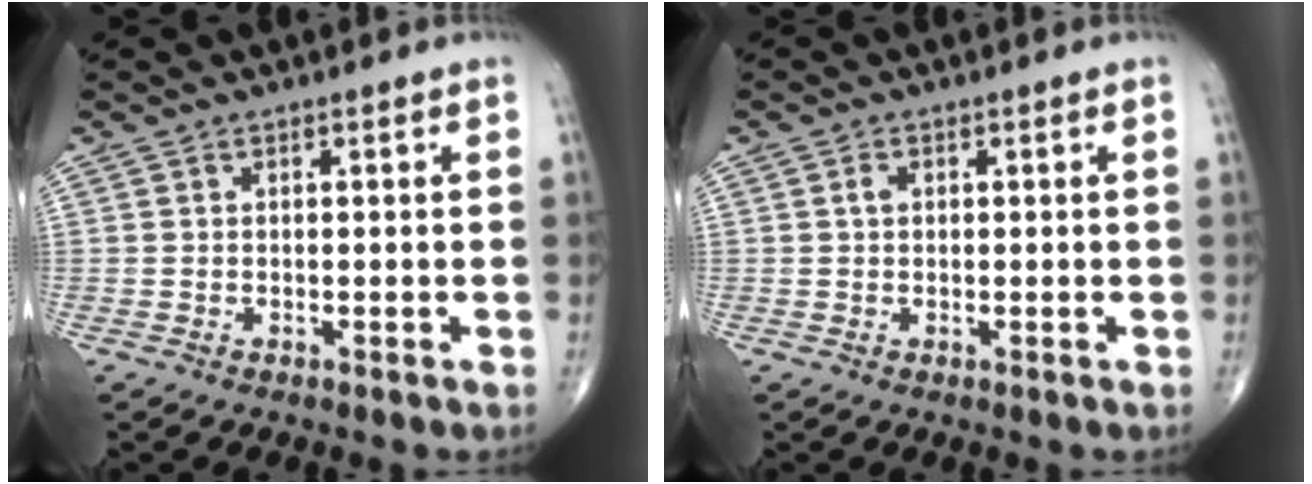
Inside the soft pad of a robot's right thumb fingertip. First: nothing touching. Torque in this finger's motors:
{"motor_torque": [-0.45, 0.32, 0.13, -0.01, 0.00]}